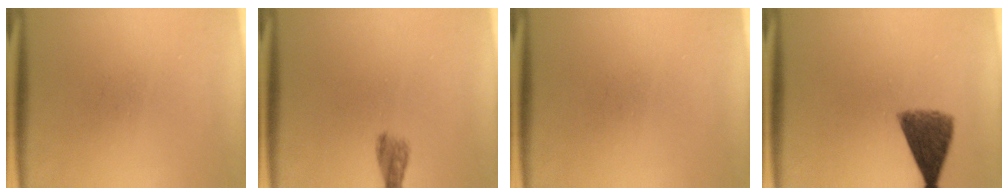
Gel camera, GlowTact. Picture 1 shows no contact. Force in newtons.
{"total": 2.4}
{"total": 0.0}
{"total": 7.5}